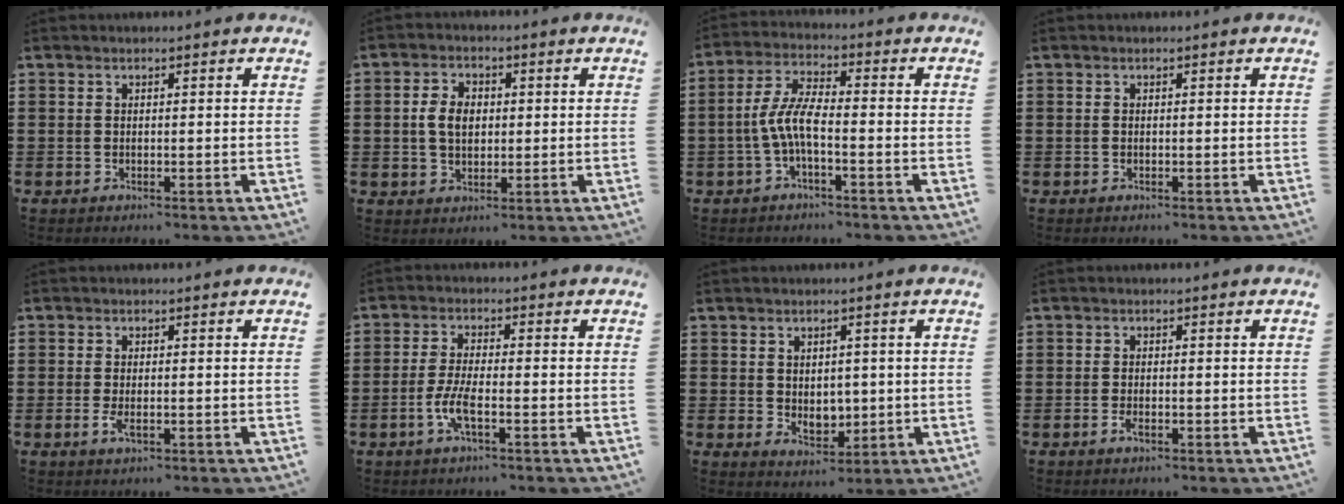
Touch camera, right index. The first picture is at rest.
{"total": 4.6, "force": [0.2, 3.1, 3.3], "torque": [-0.078, 0.010, -0.001]}
{"total": 6.0, "force": [-1.9, 1.6, 5.4], "torque": [-0.130, -0.009, -0.042]}
{"total": 0.0}
{"total": 2.0, "force": [-0.6, 0.6, 1.8], "torque": [-0.049, -0.009, -0.014]}
{"total": 4.4, "force": [-1.9, 1.0, 3.9], "torque": [-0.092, -0.007, -0.042]}
{"total": 3.7, "force": [0.8, 2.9, 2.1], "torque": [-0.032, 0.004, 0.012]}
{"total": 1.6, "force": [-0.8, 0.5, 1.3], "torque": [-0.033, -0.007, -0.016]}